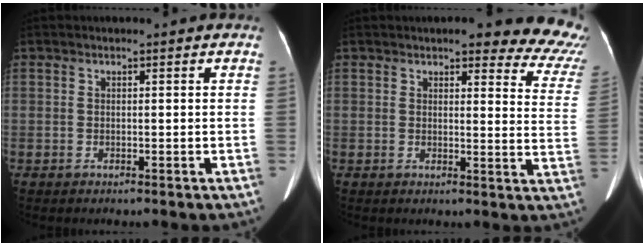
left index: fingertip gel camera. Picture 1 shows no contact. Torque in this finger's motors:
{"motor_torque": [0.55, -0.68, 0.08, 0.05]}